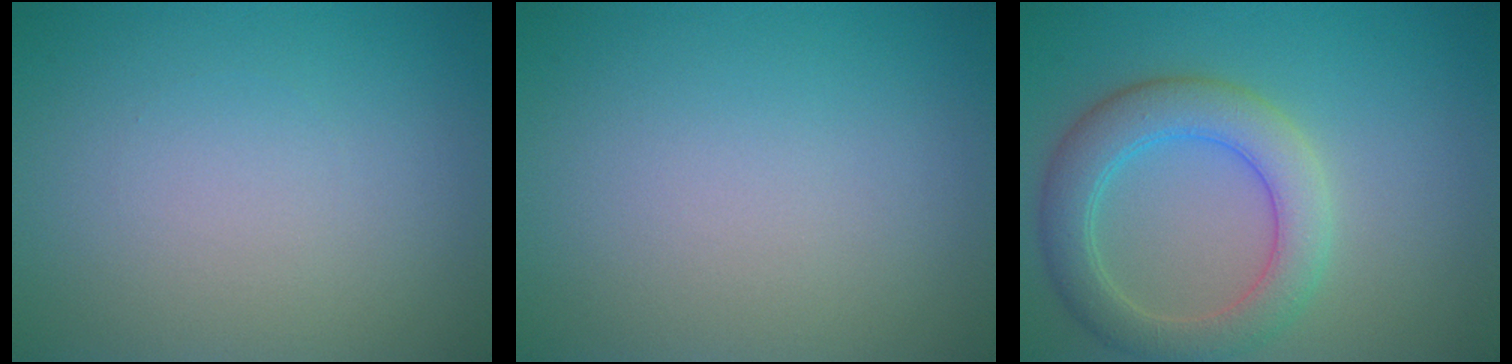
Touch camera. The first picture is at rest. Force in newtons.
{"total": 0.0}
{"total": 5.1, "press": 5.1, "slide": 0.4}